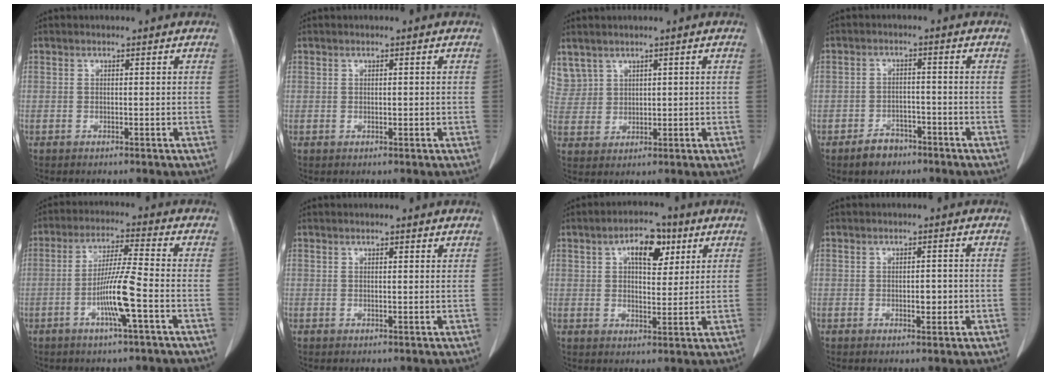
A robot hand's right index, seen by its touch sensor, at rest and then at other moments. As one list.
[{"total": 1.1, "force": [-0.1, 0.7, 0.9], "torque": [-0.020, 0.000, 0.002]}, {"total": 4.9, "force": [2.7, 4.0, 0.9], "torque": [-0.027, 0.019, 0.071]}, {"total": 5.0, "force": [-3.4, 3.1, 1.8], "torque": [-0.034, 0.006, -0.051]}, {"total": 9.0, "force": [-2.9, -0.1, 8.5], "torque": [-0.164, -0.003, -0.056]}, {"total": 1.5, "force": [1.0, 0.6, 0.9], "torque": [-0.023, 0.001, 0.017]}, {"total": 8.7, "force": [3.7, 4.3, 6.6], "torque": [-0.109, 0.019, 0.063]}, {"total": 2.9, "force": [-0.3, 1.5, 2.5], "torque": [-0.040, 0.000, 0.001]}]